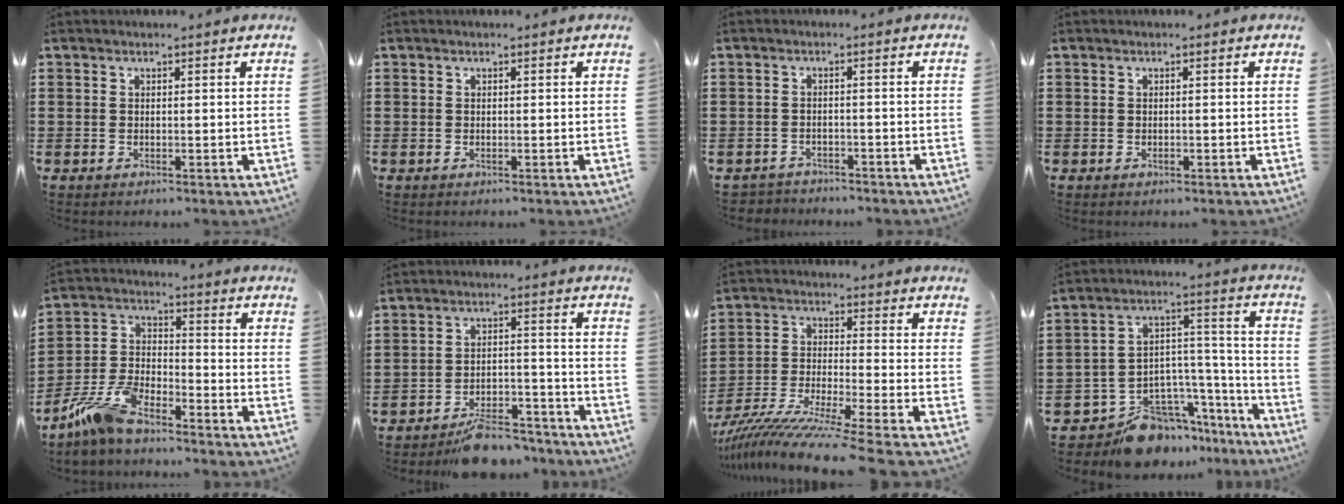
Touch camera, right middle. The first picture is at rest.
{"total": 0.0}
{"total": 1.9, "force": [-1.9, 0.2, -0.3], "torque": [-0.001, 0.000, -0.043]}
{"total": 0.0}
{"total": 9.0, "force": [-7.4, 2.5, 4.4], "torque": [-0.106, 0.009, -0.145]}
{"total": 6.6, "force": [-6.2, 1.4, 1.8], "torque": [-0.015, 0.028, -0.117]}
{"total": 9.3, "force": [-8.3, -0.9, 4.0], "torque": [-0.071, -0.010, -0.167]}
{"total": 10.1, "force": [-8.7, 4.6, 2.3], "torque": [-0.034, 0.027, -0.156]}